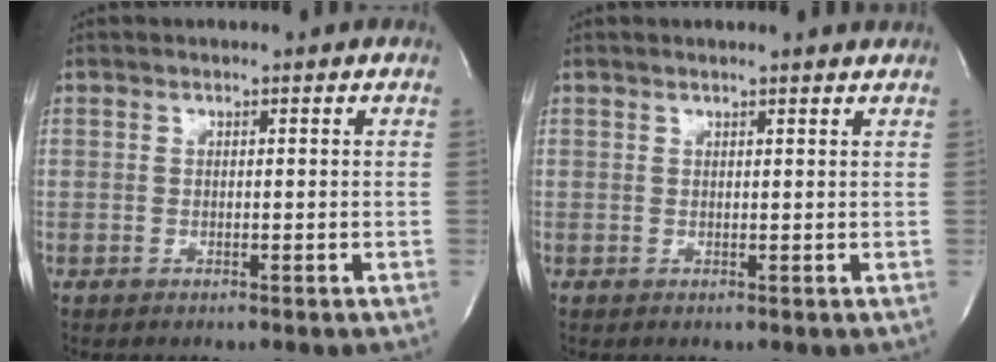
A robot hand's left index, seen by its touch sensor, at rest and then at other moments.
{"total": 2.3, "force": [2.2, -0.5, 0.6], "torque": [-0.017, -0.004, 0.022]}